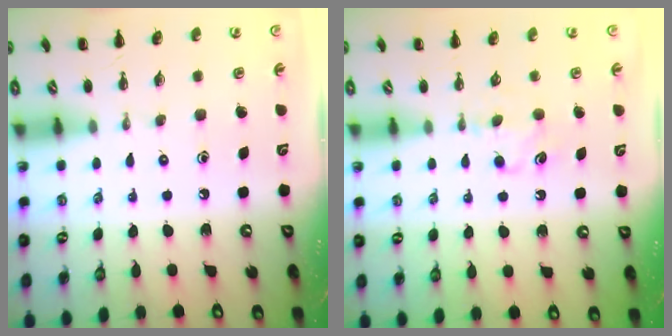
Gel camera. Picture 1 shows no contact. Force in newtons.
{"total": 5.6, "press": 5.4, "slide": 1.6}